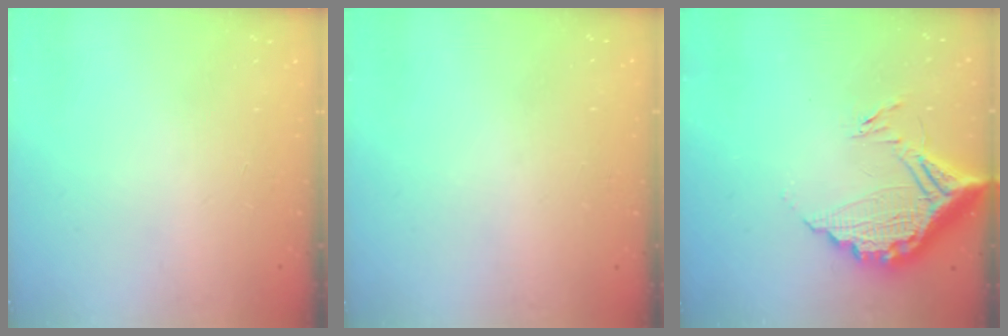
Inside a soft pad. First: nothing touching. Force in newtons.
{"total": 3.8, "press": 3.8, "slide": 0.1}
{"total": 14.7, "press": 14.7, "slide": 1.2}